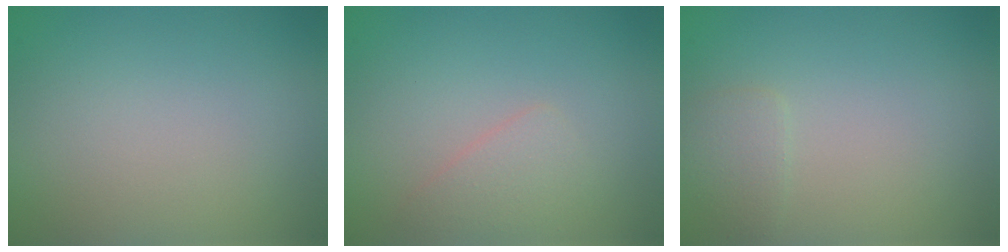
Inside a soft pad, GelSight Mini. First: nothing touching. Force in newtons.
{"total": 1.7, "press": 1.7, "slide": 0.1}
{"total": 1.3, "press": 1.3, "slide": 0.1}